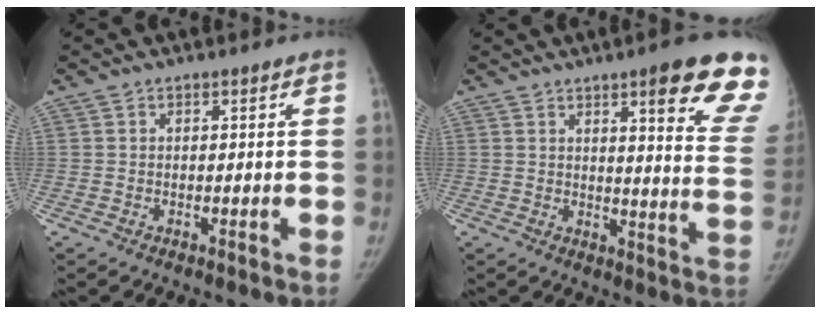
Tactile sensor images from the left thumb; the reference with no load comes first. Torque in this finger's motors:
{"motor_torque": [1.40, 0.14, 1.87, -0.90, 0.03]}